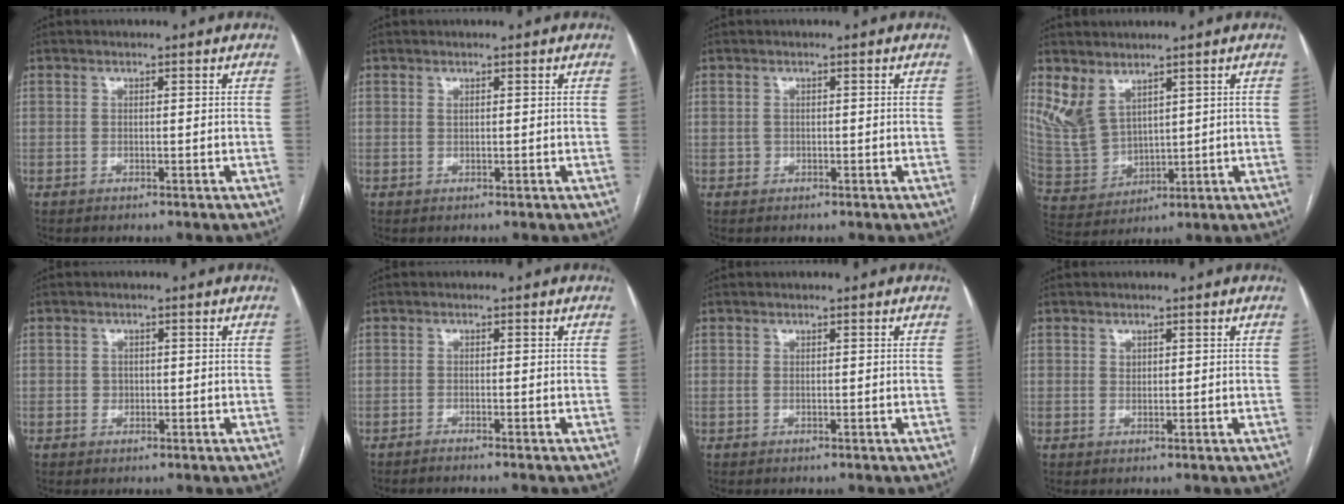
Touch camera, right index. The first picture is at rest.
{"total": 0.0}
{"total": 0.6, "force": [0.1, 0.6, 0.1], "torque": [0.002, 0.002, 0.002]}
{"total": 8.1, "force": [5.2, 4.6, 4.2], "torque": [-0.099, 0.004, 0.126]}
{"total": 1.1, "force": [-0.1, 1.0, 0.3], "torque": [-0.003, 0.003, 0.001]}
{"total": 2.8, "force": [-2.5, -0.5, 1.3], "torque": [-0.012, 0.004, -0.033]}
{"total": 0.0}
{"total": 0.8, "force": [0.4, 0.6, 0.3], "torque": [0.000, -0.003, 0.007]}